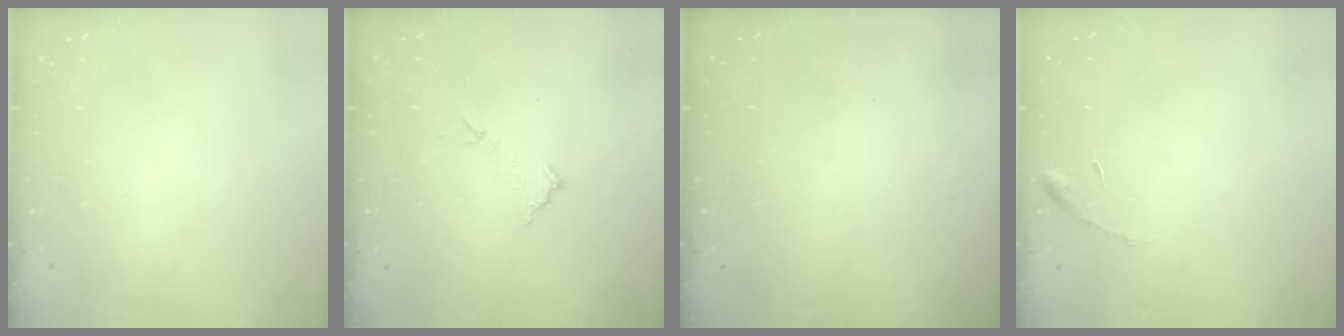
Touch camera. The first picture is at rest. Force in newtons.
{"total": 7.0, "press": 7.0, "slide": 0.3}
{"total": 3.1, "press": 3.1, "slide": 0.1}
{"total": 6.2, "press": 6.2, "slide": 0.4}